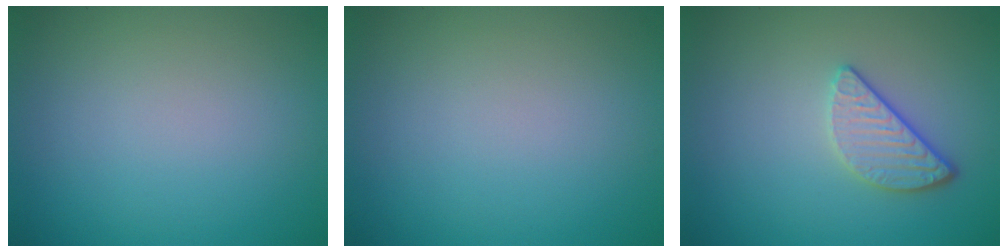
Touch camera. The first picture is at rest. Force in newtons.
{"total": 0.0}
{"total": 2.6, "press": 2.3, "slide": 1.3}